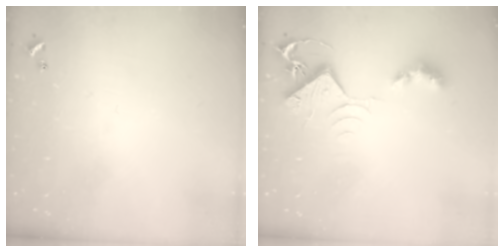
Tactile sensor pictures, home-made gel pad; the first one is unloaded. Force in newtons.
{"total": 7.1, "press": 7.1, "slide": 1.0}